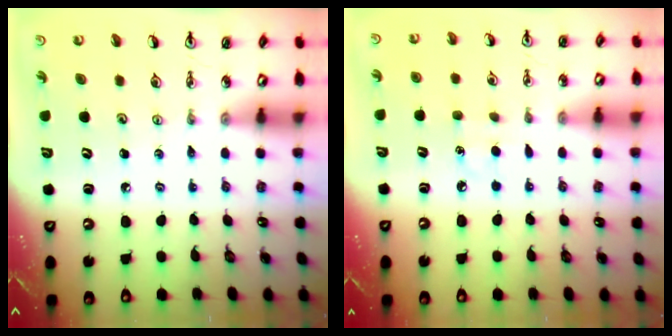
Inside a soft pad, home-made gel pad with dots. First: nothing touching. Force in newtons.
{"total": 4.7, "press": 4.7, "slide": 0.5}